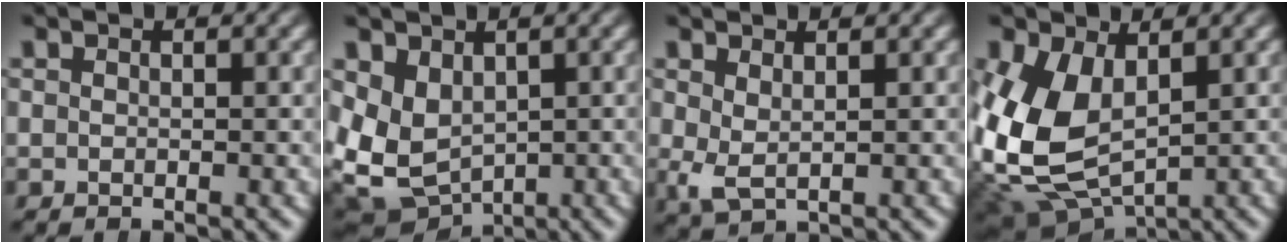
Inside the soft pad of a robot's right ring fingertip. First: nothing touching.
{"total": 10.1, "force": [-1.3, 8.7, 5.0], "torque": [-0.150, -0.054, 0.000]}
{"total": 1.6, "force": [0.3, 0.7, 1.4], "torque": [-0.036, -0.021, 0.021]}
{"total": 9.8, "force": [-0.2, 7.7, 6.1], "torque": [-0.173, -0.048, 0.021]}